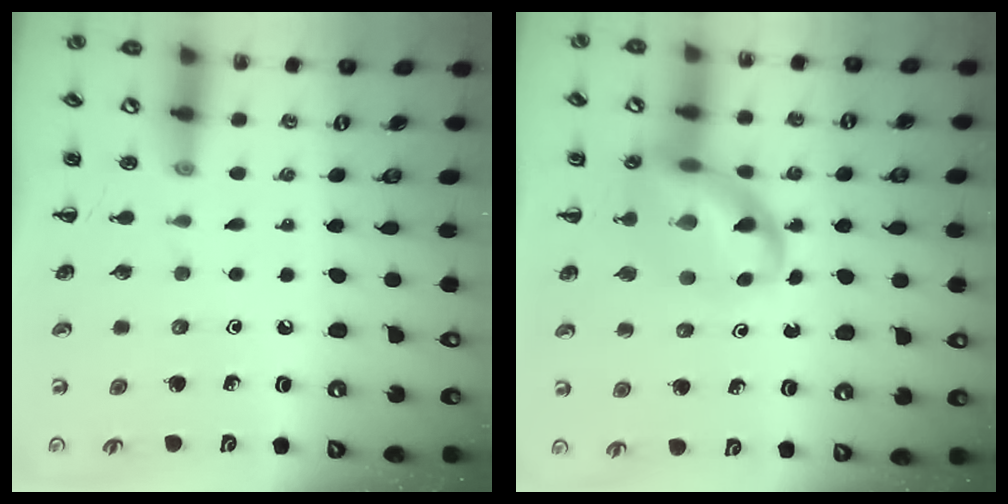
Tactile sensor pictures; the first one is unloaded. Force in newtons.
{"total": 13.6, "press": 13.1, "slide": 3.6}